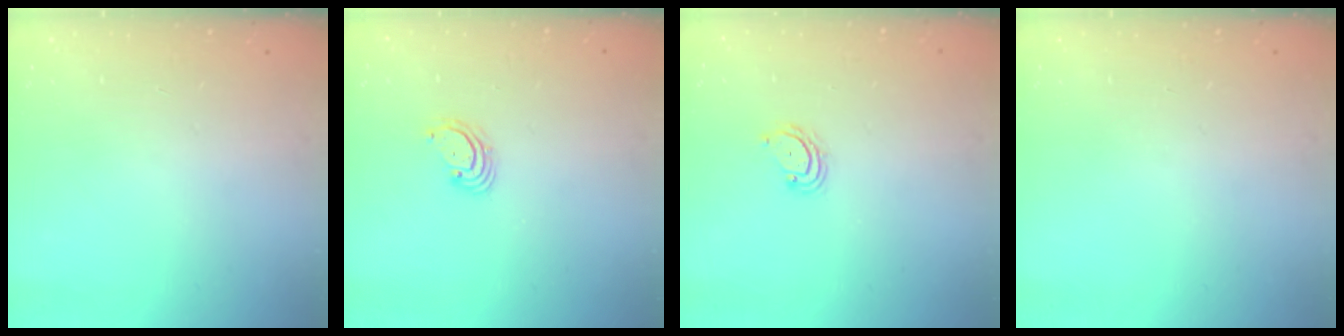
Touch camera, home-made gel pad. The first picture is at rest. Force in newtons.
{"total": 2.5, "press": 2.5, "slide": 0.3}
{"total": 4.1, "press": 4.1, "slide": 0.6}
{"total": 0.0}